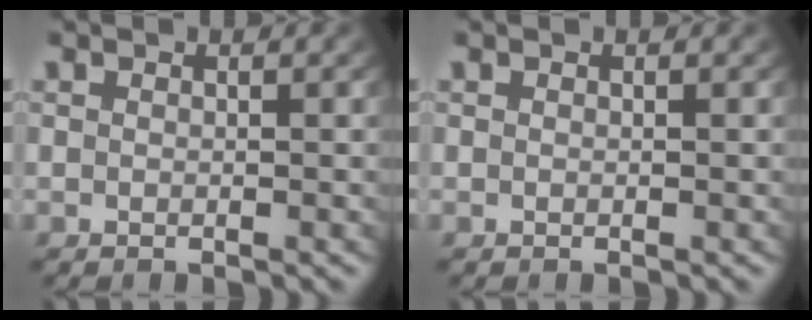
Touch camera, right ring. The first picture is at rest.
{"total": 0.0}